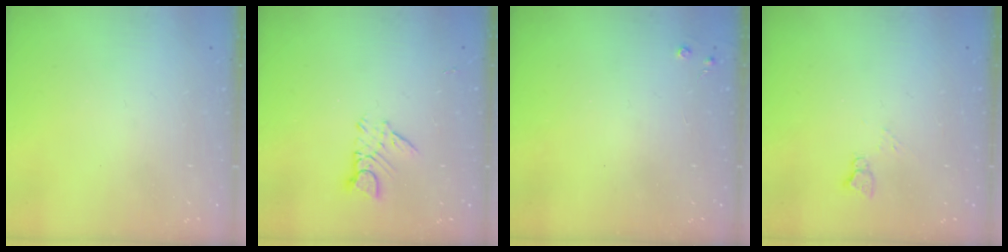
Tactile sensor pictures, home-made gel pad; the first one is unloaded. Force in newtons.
{"total": 3.7, "press": 3.7, "slide": 0.5}
{"total": 2.7, "press": 2.7, "slide": 0.4}
{"total": 4.4, "press": 4.3, "slide": 0.6}